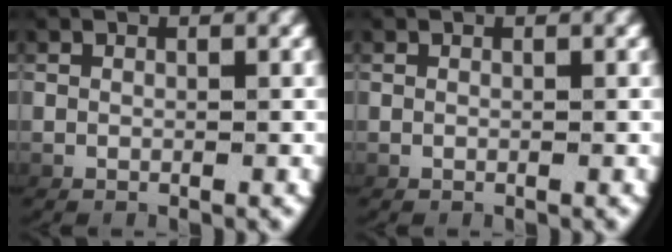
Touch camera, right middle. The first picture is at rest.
{"total": 0.0}